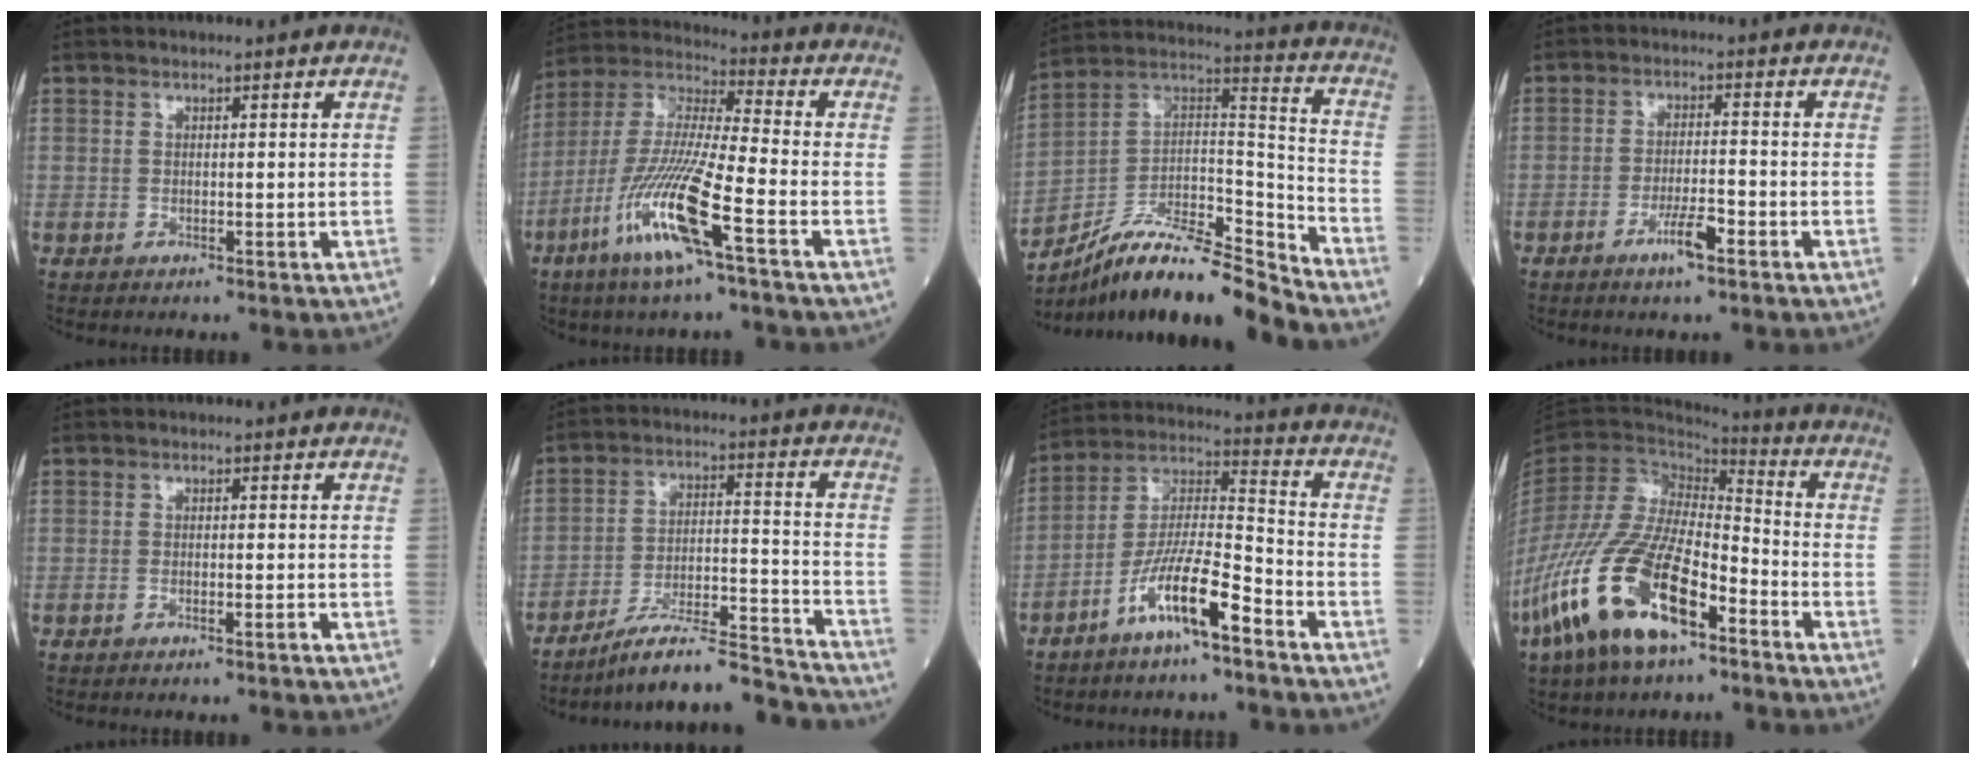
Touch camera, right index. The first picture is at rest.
{"total": 15.2, "force": [-7.1, 0.7, 13.5], "torque": [-0.287, -0.020, -0.140]}
{"total": 16.6, "force": [-14.3, 1.5, 8.3], "torque": [-0.133, 0.041, -0.252]}
{"total": 4.7, "force": [-2.6, 0.6, 3.8], "torque": [-0.071, -0.002, -0.049]}
{"total": 1.0, "force": [-0.7, -0.1, 0.7], "torque": [-0.015, 0.001, -0.011]}
{"total": 14.3, "force": [-13.5, -0.4, 4.6], "torque": [-0.062, 0.025, -0.228]}
{"total": 11.6, "force": [-6.9, 1.5, 9.2], "torque": [-0.178, -0.002, -0.132]}
{"total": 17.5, "force": [-9.6, 6.0, 13.3], "torque": [-0.281, -0.018, -0.181]}